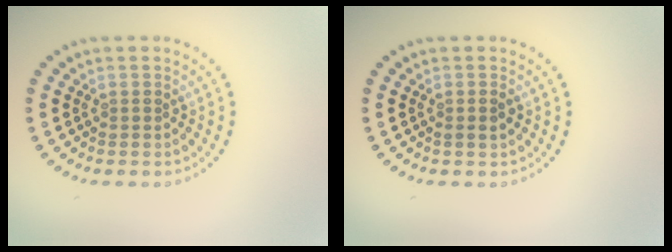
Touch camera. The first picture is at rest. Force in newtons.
{"total": 1.0, "press": 1.0, "slide": 0.3}